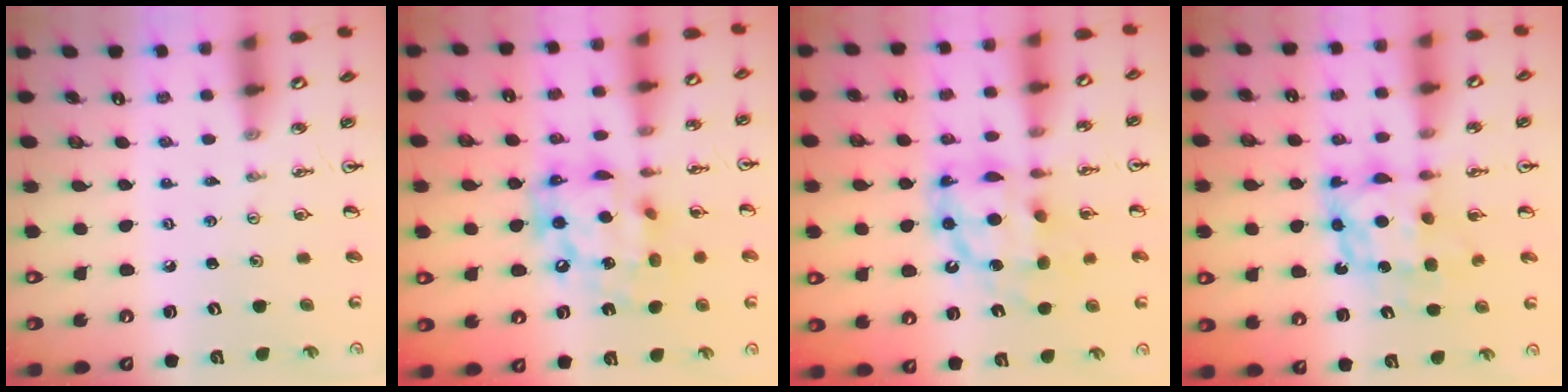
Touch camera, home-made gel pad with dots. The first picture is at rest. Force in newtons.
{"total": 16.3, "press": 16.2, "slide": 1.6}
{"total": 13.1, "press": 13.0, "slide": 1.1}
{"total": 7.7, "press": 7.7, "slide": 0.7}